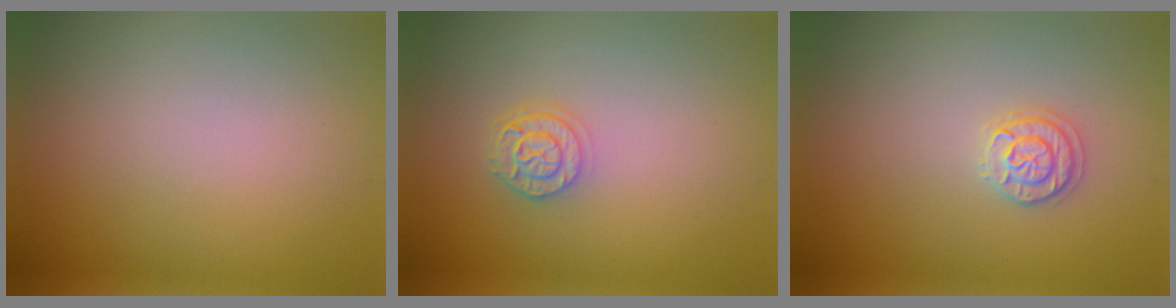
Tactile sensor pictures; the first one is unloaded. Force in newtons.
{"total": 2.4, "press": 2.0, "slide": 1.3}
{"total": 1.8, "press": 1.8, "slide": 0.1}